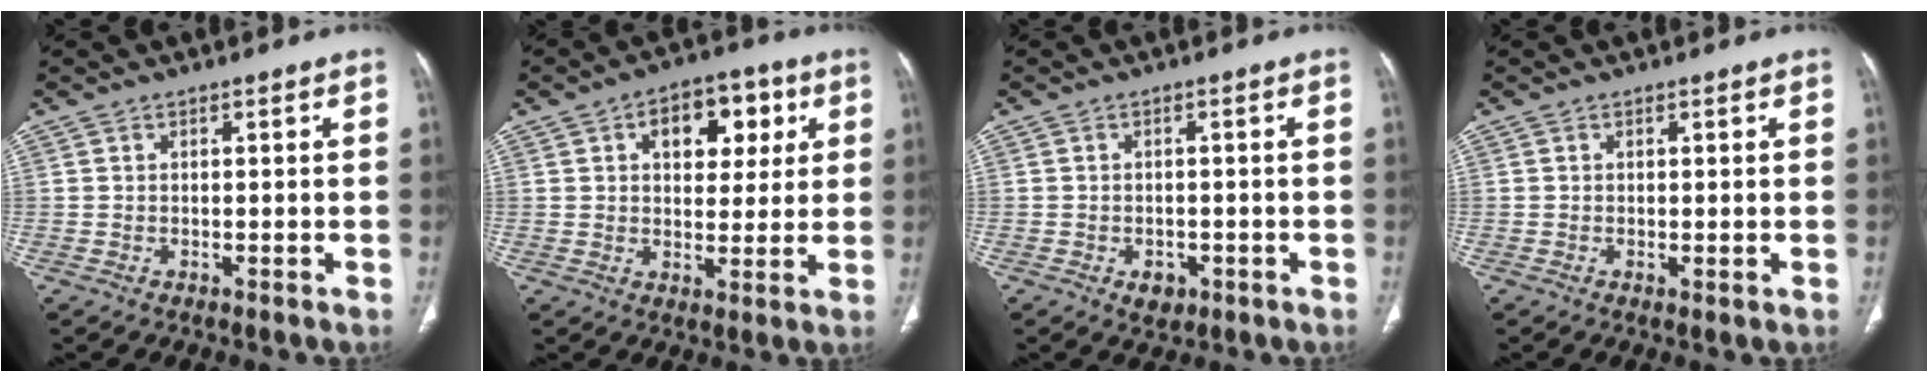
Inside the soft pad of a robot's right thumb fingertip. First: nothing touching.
{"total": 11.4, "force": [4.0, 7.1, 7.9], "torque": [-0.066, 0.002, 0.055]}
{"total": 2.9, "force": [-1.2, 2.1, 1.6], "torque": [-0.012, 0.003, -0.009]}
{"total": 0.6, "force": [0.0, 0.2, 0.6], "torque": [-0.015, -0.005, 0.001]}